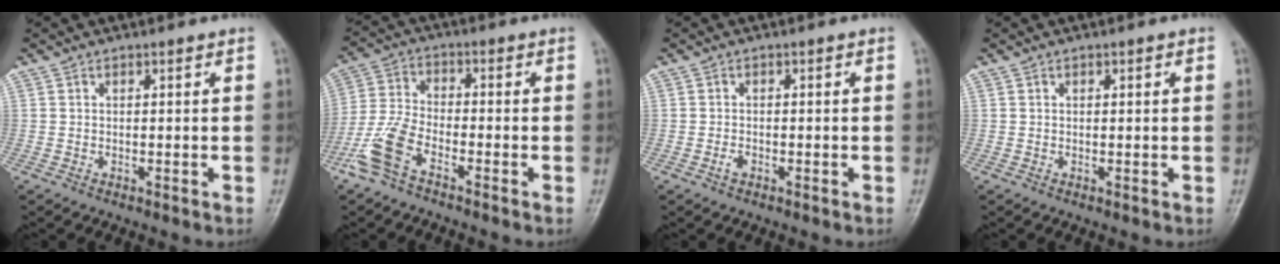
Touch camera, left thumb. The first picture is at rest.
{"total": 8.0, "force": [-5.0, 3.6, 5.2], "torque": [-0.123, 0.019, -0.111]}
{"total": 1.3, "force": [-0.8, 0.7, 0.7], "torque": [-0.012, 0.006, -0.017]}
{"total": 0.7, "force": [0.1, 0.3, 0.6], "torque": [-0.005, 0.005, 0.004]}